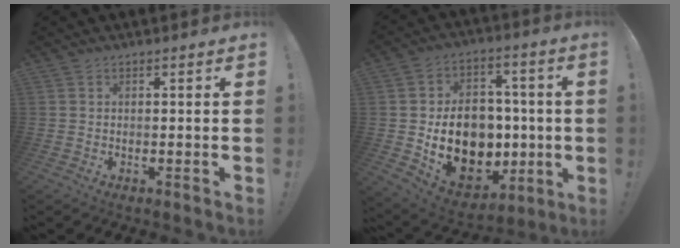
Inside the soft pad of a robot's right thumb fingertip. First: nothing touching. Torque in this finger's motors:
{"motor_torque": [1.86, 3.15, 1.49, -1.28, 0.19]}